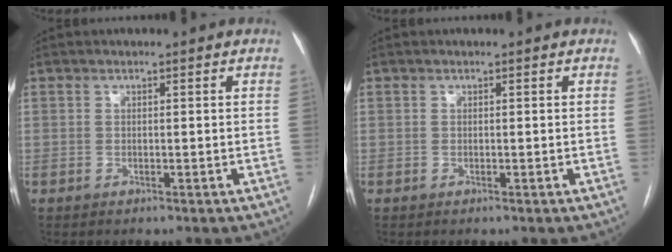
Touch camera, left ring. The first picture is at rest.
{"total": 0.0}